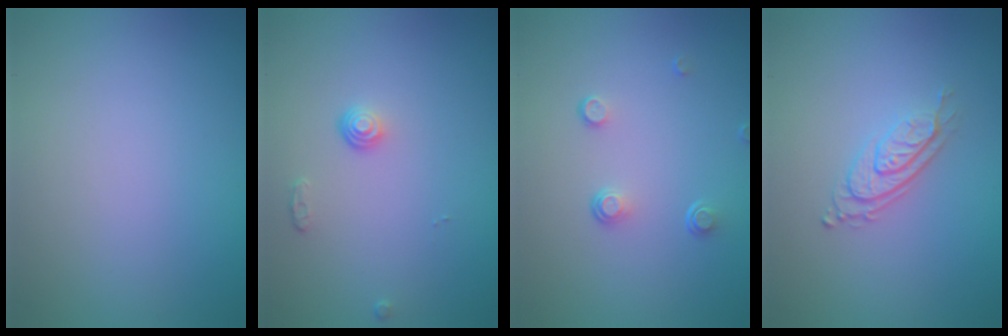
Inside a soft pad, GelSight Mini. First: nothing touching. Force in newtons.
{"total": 1.1, "press": 0.8, "slide": 0.8}
{"total": 1.4, "press": 0.8, "slide": 1.2}
{"total": 2.8, "press": 2.0, "slide": 2.1}